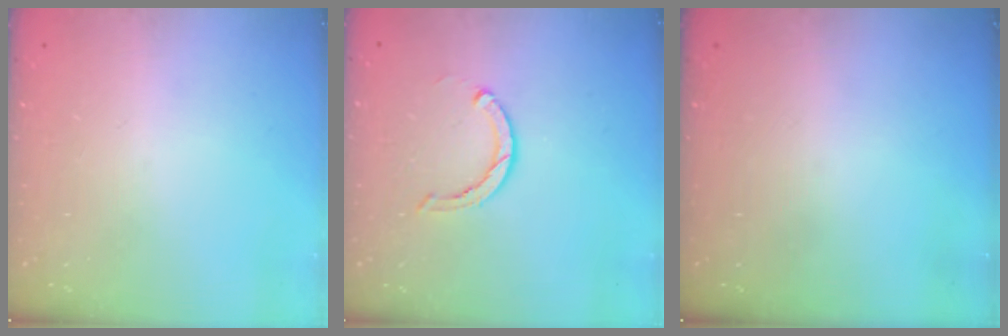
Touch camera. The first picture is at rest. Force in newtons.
{"total": 3.5, "press": 3.4, "slide": 0.5}
{"total": 0.0}